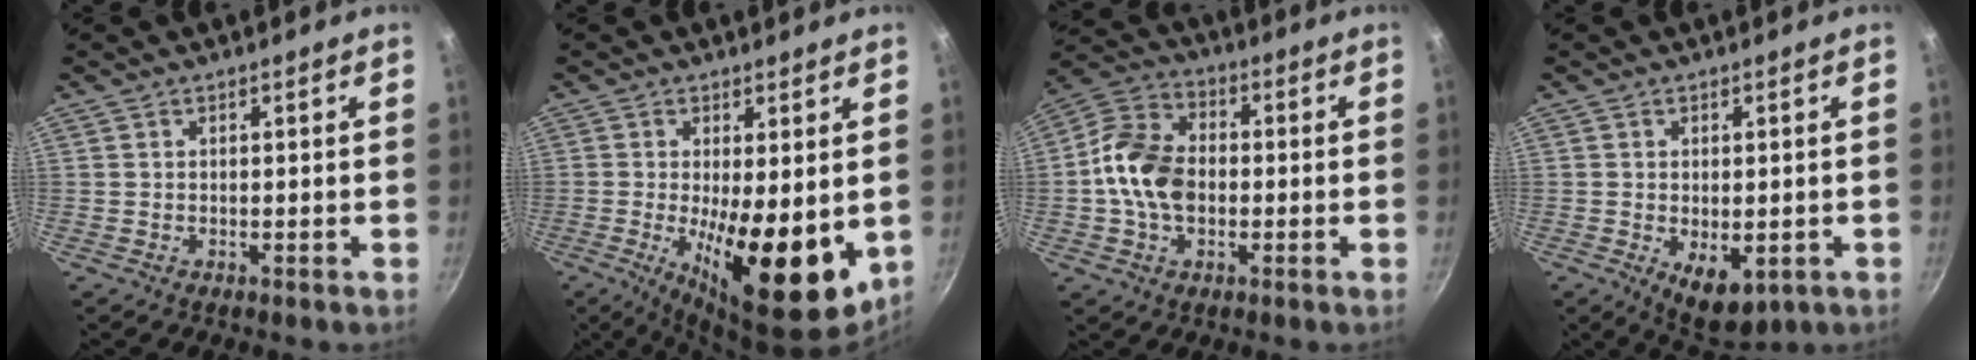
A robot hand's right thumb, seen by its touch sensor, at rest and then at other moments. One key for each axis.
{"total": 15.7, "fx": -2.0, "fy": 5.5, "fz": 14.6, "tx": -0.204, "ty": -0.021, "tz": -0.020}
{"total": 12.5, "fx": -1.2, "fy": 8.9, "fz": 8.8, "tx": -0.146, "ty": 0.030, "tz": -0.041}
{"total": 7.3, "fx": -1.7, "fy": 4.1, "fz": 5.8, "tx": -0.069, "ty": -0.008, "tz": -0.011}